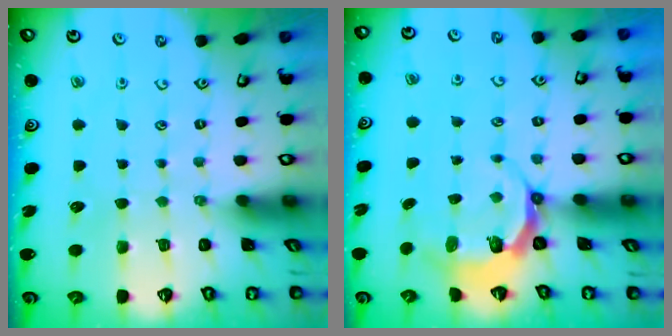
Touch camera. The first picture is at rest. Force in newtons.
{"total": 6.2, "press": 5.3, "slide": 3.3}